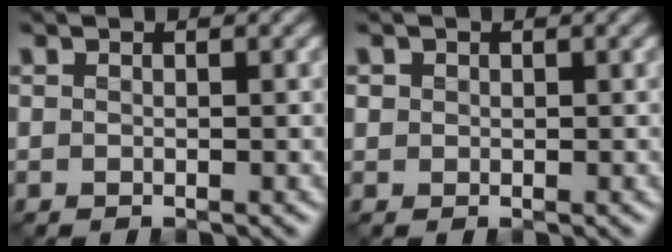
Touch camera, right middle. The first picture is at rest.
{"total": 0.7, "force": [0.2, 0.7, 0.1], "torque": [0.003, -0.002, 0.004]}